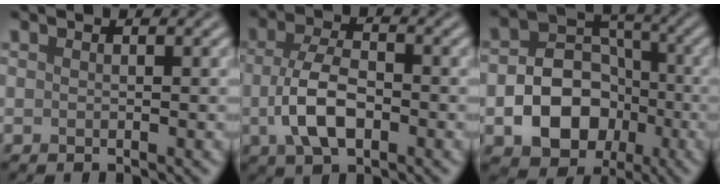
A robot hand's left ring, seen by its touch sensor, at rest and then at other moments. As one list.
[{"total": 5.3, "force": [-1.3, 2.8, 4.4], "torque": [-0.092, -0.001, -0.027]}, {"total": 8.2, "force": [-2.4, 6.3, 4.6], "torque": [-0.059, -0.001, -0.053]}]